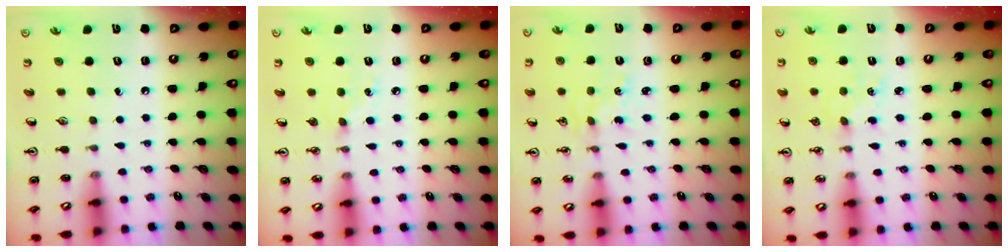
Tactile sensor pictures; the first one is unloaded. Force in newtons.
{"total": 4.1, "press": 4.0, "slide": 0.6}
{"total": 0.6, "press": 0.6, "slide": 0.1}
{"total": 5.0, "press": 5.0, "slide": 0.6}